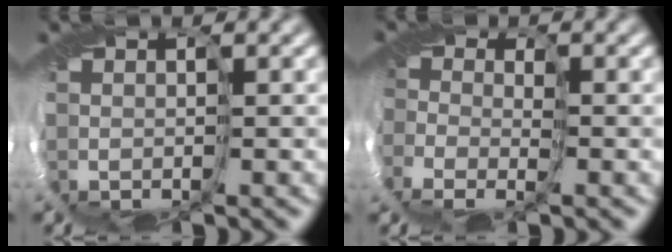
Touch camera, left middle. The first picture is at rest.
{"total": 2.3, "force": [-2.0, 1.2, 0.4], "torque": [0.014, -0.025, -0.041]}